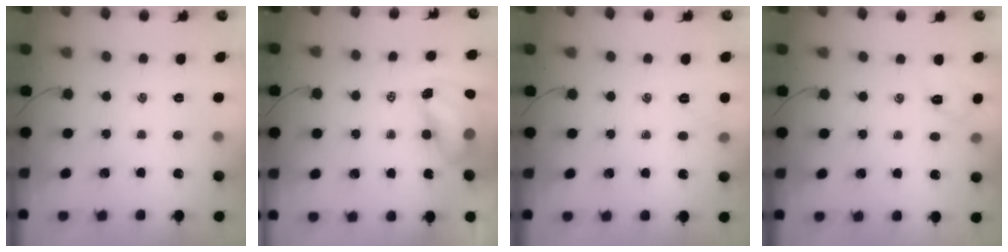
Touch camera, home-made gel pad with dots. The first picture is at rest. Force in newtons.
{"total": 8.0, "press": 7.9, "slide": 1.4}
{"total": 4.3, "press": 4.1, "slide": 1.3}
{"total": 4.1, "press": 3.9, "slide": 1.3}